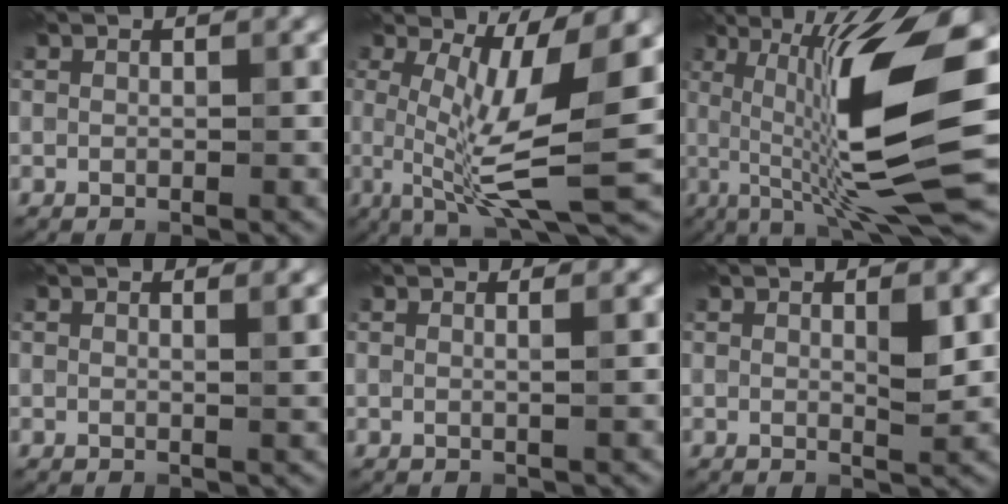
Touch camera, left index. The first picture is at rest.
{"total": 9.9, "force": [0.2, 2.4, 9.6], "torque": [-0.164, -0.014, 0.006]}
{"total": 13.5, "force": [-0.1, 2.4, 13.3], "torque": [-0.210, 0.011, -0.006]}
{"total": 1.7, "force": [0.8, 0.6, 1.4], "torque": [-0.009, 0.002, 0.004]}
{"total": 1.1, "force": [0.3, 0.5, 0.9], "torque": [-0.007, -0.002, -0.007]}
{"total": 1.8, "force": [0.5, 0.3, 1.7], "torque": [-0.027, -0.005, 0.007]}